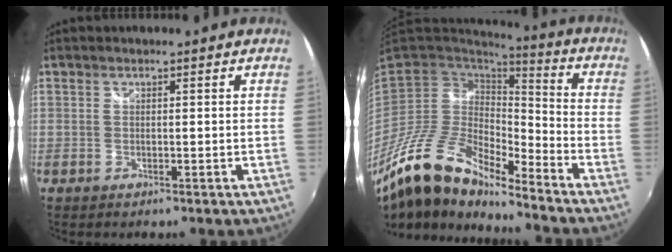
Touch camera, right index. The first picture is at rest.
{"total": 16.5, "force": [-12.8, 4.4, 9.5], "torque": [-0.180, -0.023, -0.248]}